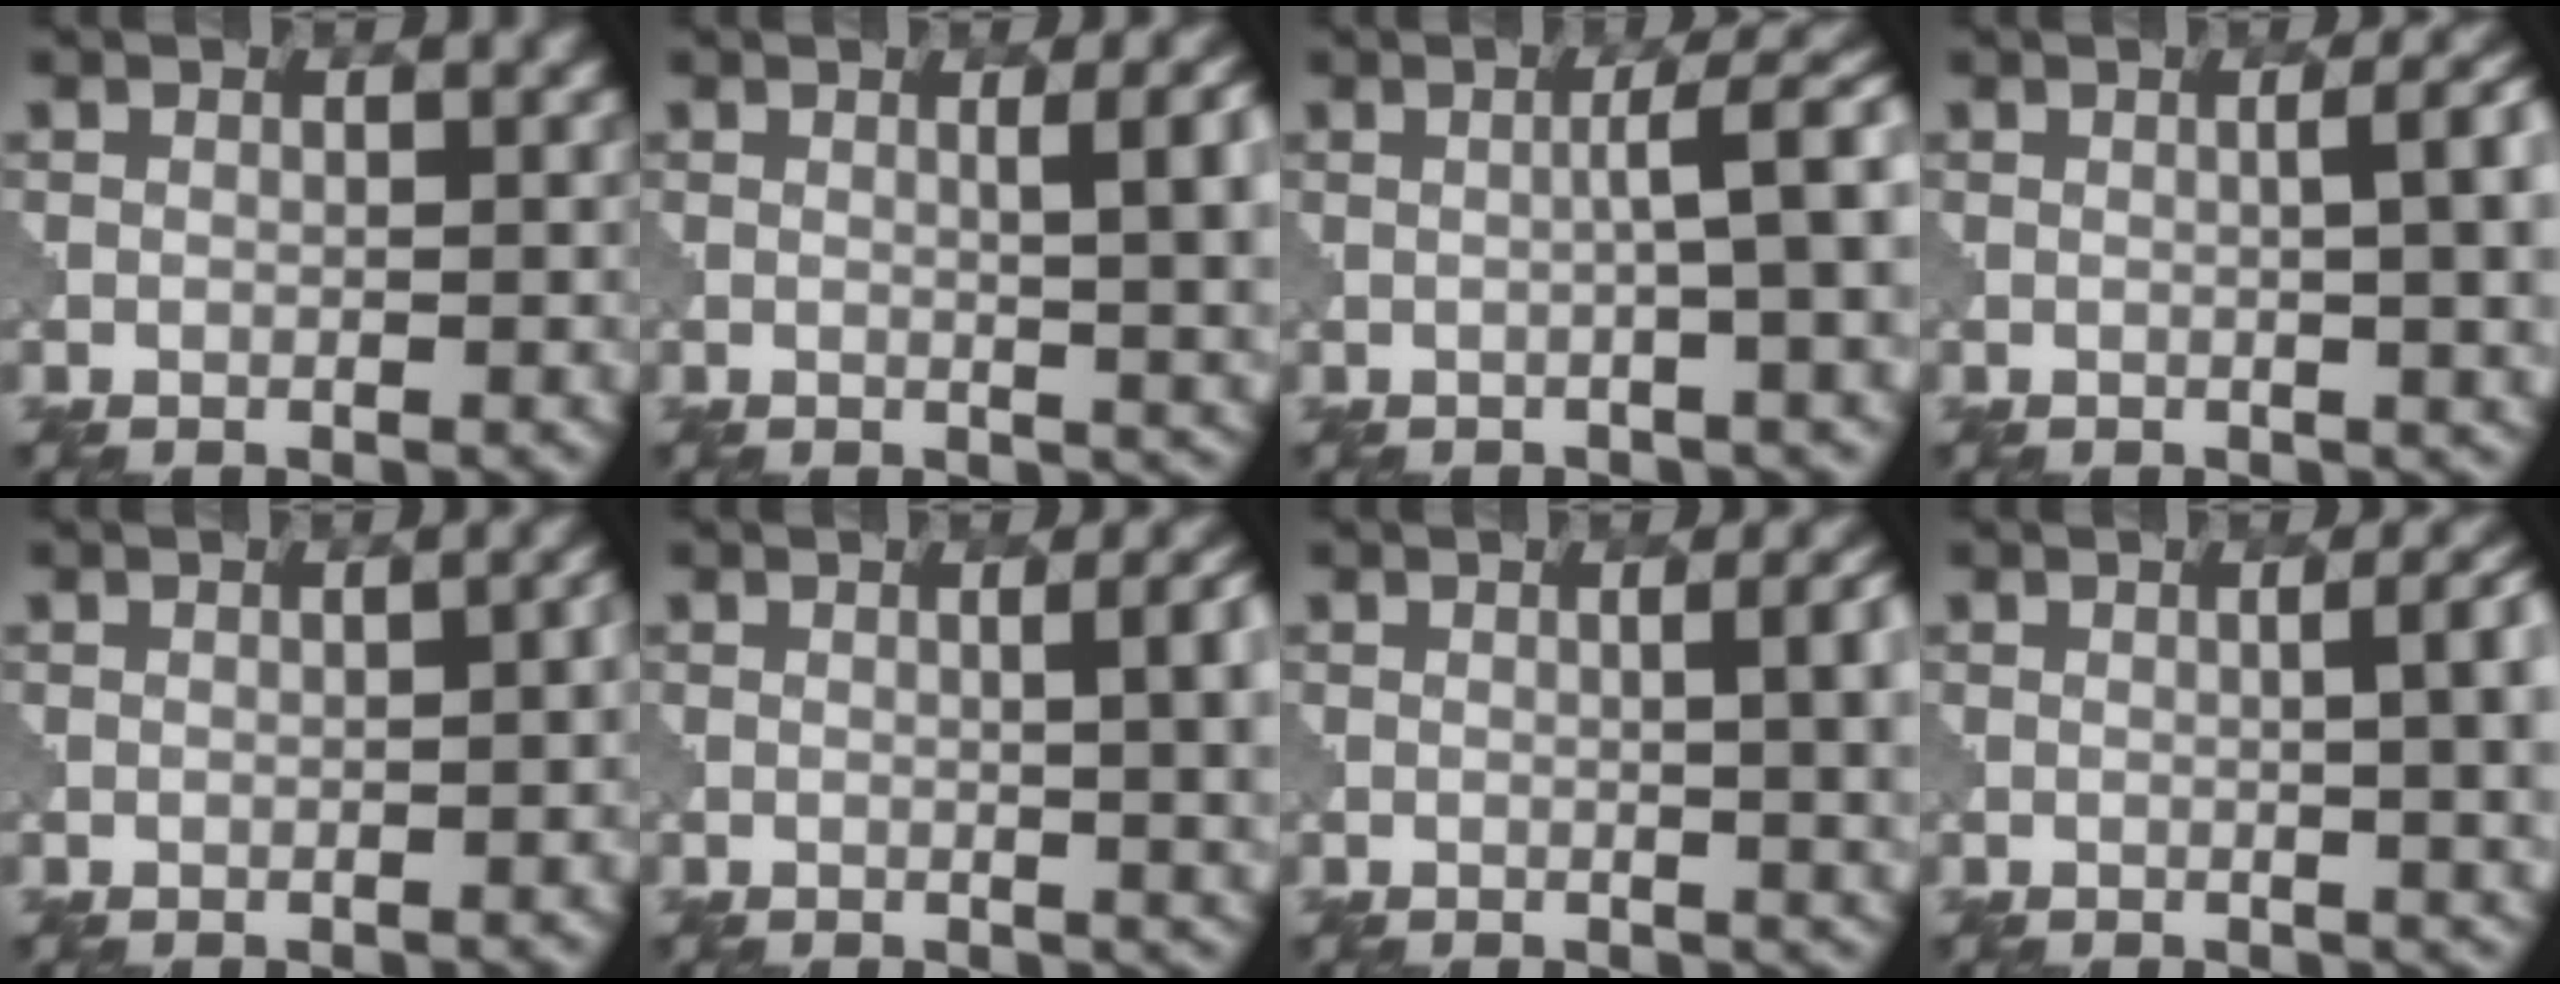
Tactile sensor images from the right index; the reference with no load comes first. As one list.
[{"total": 7.2, "force": [1.0, 2.7, 6.7], "torque": [-0.050, 0.004, 0.017]}, {"total": 6.4, "force": [0.4, 1.5, 6.2], "torque": [-0.076, 0.013, 0.004]}, {"total": 7.9, "force": [0.4, 3.4, 7.1], "torque": [-0.041, 0.018, 0.003]}, {"total": 2.5, "force": [-0.5, 1.1, 2.2], "torque": [-0.014, 0.007, 0.002]}, {"total": 7.4, "force": [0.5, 3.2, 6.6], "torque": [-0.038, 0.011, 0.008]}, {"total": 7.2, "force": [0.3, 3.1, 6.5], "torque": [-0.040, 0.009, 0.006]}, {"total": 8.2, "force": [0.4, 3.7, 7.2], "torque": [-0.037, 0.016, 0.004]}]